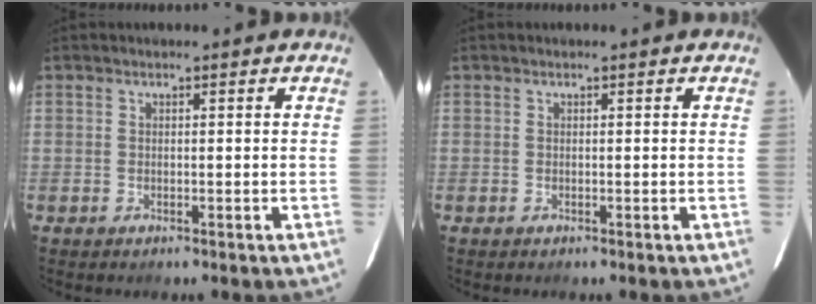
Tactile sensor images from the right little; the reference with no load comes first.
{"total": 0.0}